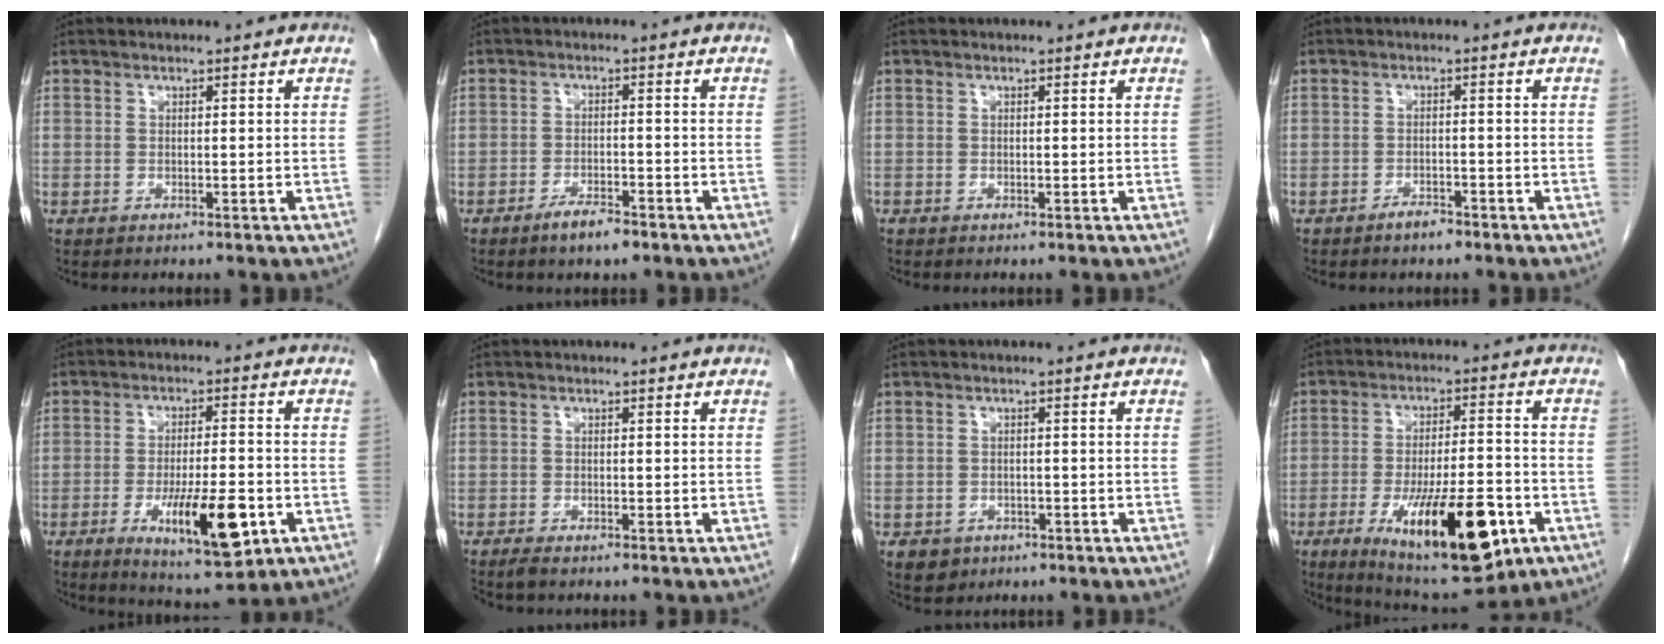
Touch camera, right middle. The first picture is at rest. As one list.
[{"total": 3.7, "force": [-2.7, 0.9, 2.4], "torque": [-0.045, -0.001, -0.046]}, {"total": 0.0}, {"total": 2.0, "force": [-1.7, 0.6, 1.0], "torque": [-0.018, 0.001, -0.026]}, {"total": 11.8, "force": [-4.2, 2.6, 10.7], "torque": [-0.173, -0.019, -0.059]}, {"total": 1.0, "force": [-0.9, 0.1, 0.5], "torque": [-0.016, -0.003, -0.016]}, {"total": 3.2, "force": [-1.7, 2.6, 0.8], "torque": [-0.011, 0.004, -0.019]}, {"total": 18.4, "force": [-7.7, 4.6, 16.1], "torque": [-0.249, -0.019, -0.106]}]